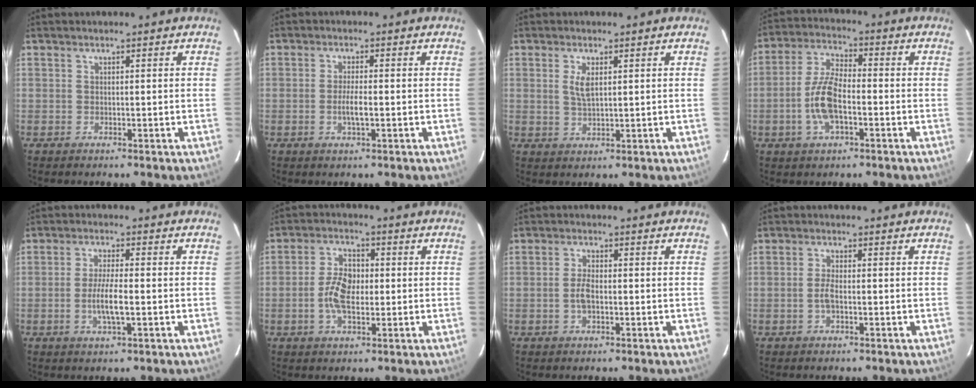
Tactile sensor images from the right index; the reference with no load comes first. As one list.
[{"total": 4.0, "force": [-1.1, 0.6, 3.9], "torque": [-0.073, -0.005, -0.018]}, {"total": 3.3, "force": [1.0, 1.4, 2.8], "torque": [-0.056, -0.001, 0.020]}, {"total": 9.1, "force": [-2.7, 3.7, 7.8], "torque": [-0.166, 0.006, -0.053]}, {"total": 5.5, "force": [-1.4, 0.8, 5.3], "torque": [-0.102, -0.006, -0.027]}, {"total": 6.8, "force": [-0.9, 3.6, 5.7], "torque": [-0.115, 0.008, -0.017]}, {"total": 3.2, "force": [-0.7, 1.4, 2.7], "torque": [-0.057, 0.001, -0.012]}, {"total": 2.4, "force": [-0.7, 0.8, 2.1], "torque": [-0.046, 0.001, -0.014]}]